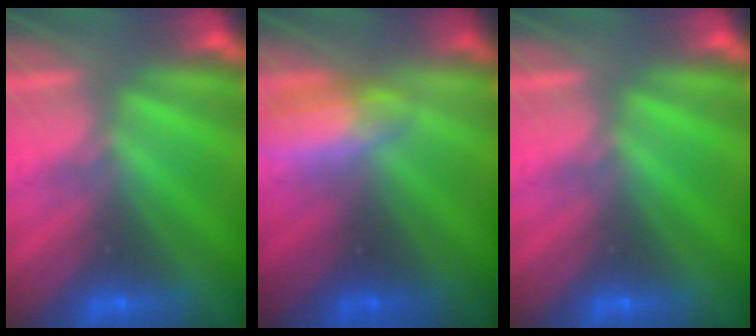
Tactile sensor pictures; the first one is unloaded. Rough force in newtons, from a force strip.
{"total": 2.7}
{"total": 0.0}